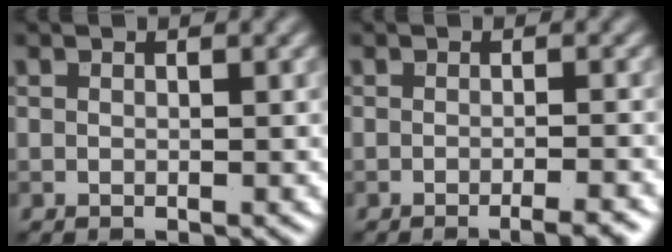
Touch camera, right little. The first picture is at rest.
{"total": 3.0, "force": [-1.8, 0.7, 2.3], "torque": [-0.020, 0.007, -0.029]}